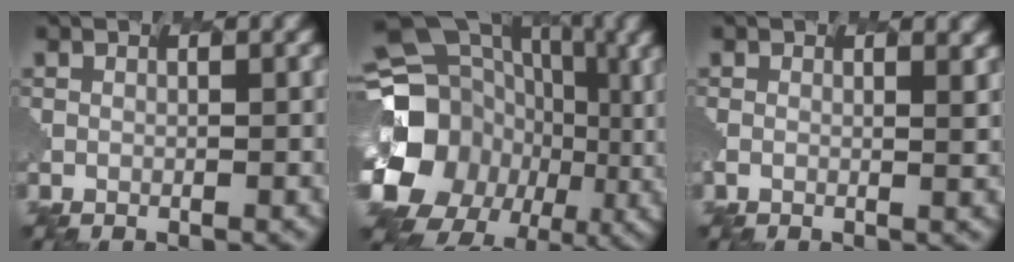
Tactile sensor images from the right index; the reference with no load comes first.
{"total": 19.3, "force": [-3.3, 17.9, 6.2], "torque": [-0.150, -0.010, -0.106]}
{"total": 0.7, "force": [0.5, -0.4, 0.0], "torque": [0.005, 0.009, -0.005]}